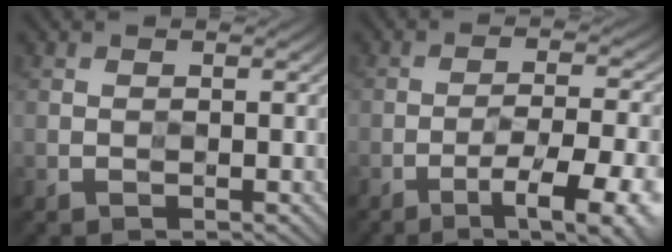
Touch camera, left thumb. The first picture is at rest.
{"total": 9.7, "force": [-5.6, 2.4, 7.6], "torque": [-0.108, 0.001, -0.077]}